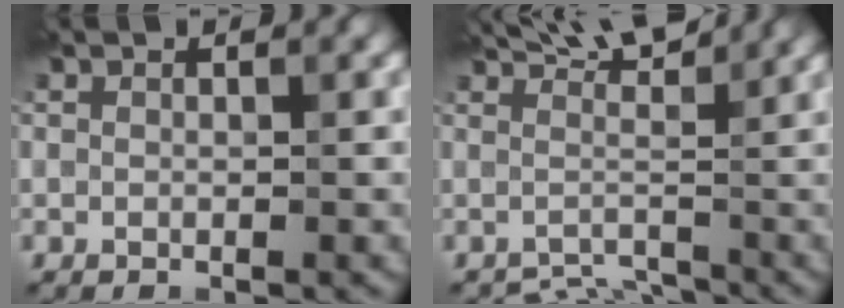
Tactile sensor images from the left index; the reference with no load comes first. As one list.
[{"total": 3.8, "force": [1.8, 1.2, 3.1], "torque": [-0.046, 0.002, 0.026]}]